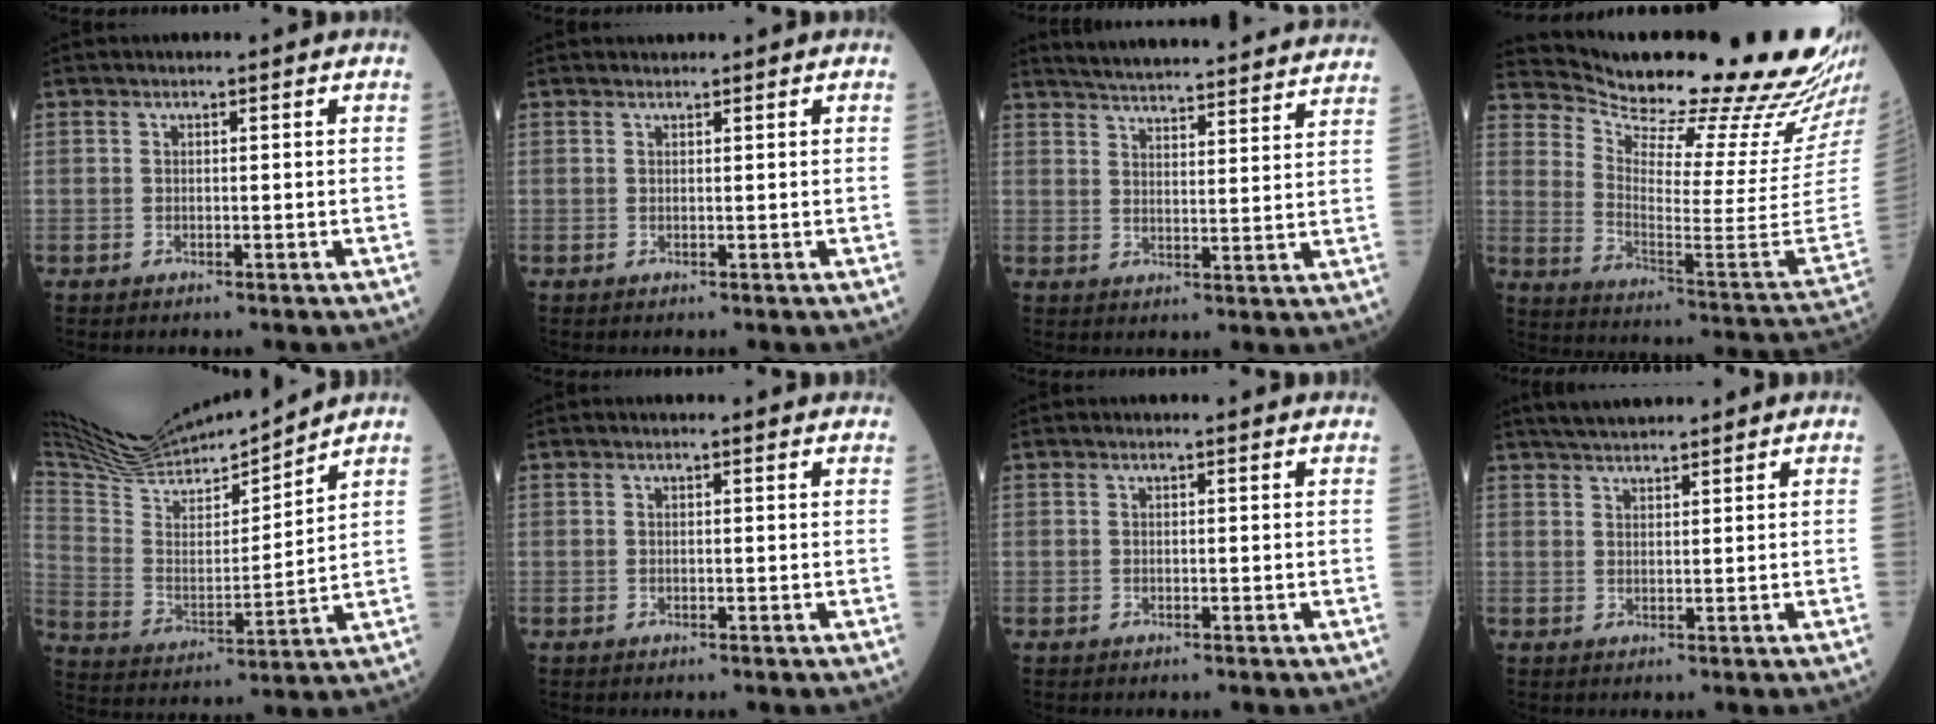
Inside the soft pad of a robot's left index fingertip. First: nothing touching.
{"total": 0.8, "force": [0.8, 0.2, -0.1], "torque": [-0.003, 0.012, 0.016]}
{"total": 26.3, "force": [24.6, 2.3, 8.8], "torque": [-0.135, -0.036, 0.306]}
{"total": 28.2, "force": [25.3, 1.1, 12.4], "torque": [-0.204, -0.128, 0.338]}
{"total": 16.4, "force": [15.7, 1.1, 4.6], "torque": [-0.104, -0.008, 0.285]}
{"total": 2.2, "force": [2.1, 0.3, 0.6], "torque": [-0.010, 0.001, 0.011]}
{"total": 1.5, "force": [1.5, 0.2, 0.4], "torque": [-0.009, 0.000, 0.006]}
{"total": 5.7, "force": [5.2, 0.8, 2.3], "torque": [-0.040, 0.027, 0.085]}